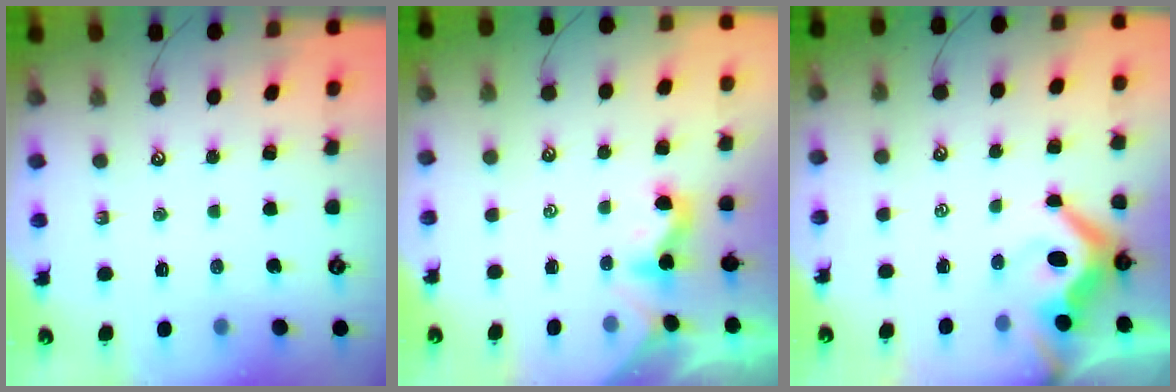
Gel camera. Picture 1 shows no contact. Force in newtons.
{"total": 1.7, "press": 1.7, "slide": 0.3}
{"total": 6.5, "press": 6.3, "slide": 1.3}